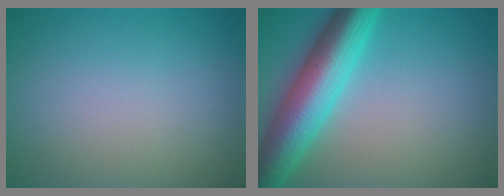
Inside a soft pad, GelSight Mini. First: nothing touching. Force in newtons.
{"total": 8.9, "press": 8.9, "slide": 0.1}